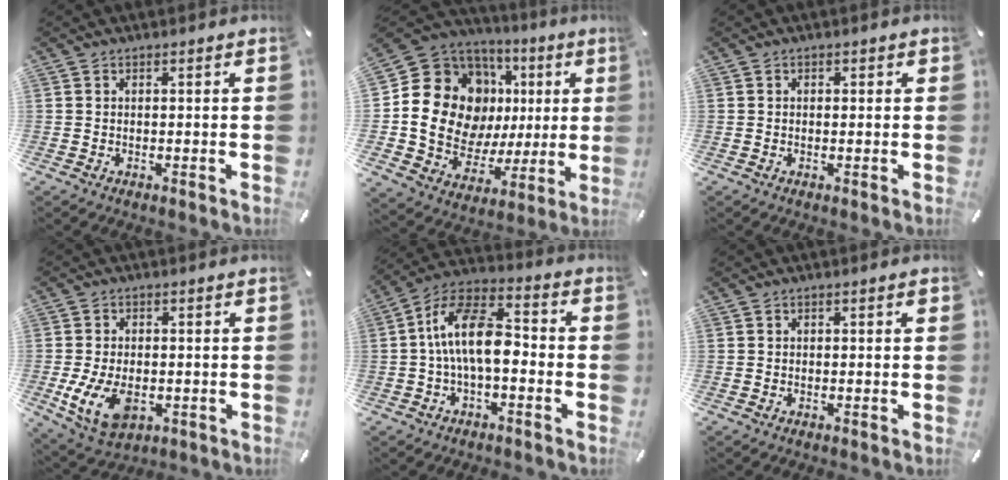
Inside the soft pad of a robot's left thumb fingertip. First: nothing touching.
{"total": 18.6, "force": [3.7, 15.4, 9.7], "torque": [-0.171, -0.034, 0.084]}
{"total": 0.7, "force": [-0.1, 0.6, 0.4], "torque": [-0.006, 0.003, -0.002]}
{"total": 9.9, "force": [-2.2, 6.4, 7.2], "torque": [-0.159, -0.005, -0.037]}
{"total": 12.8, "force": [-1.4, 6.4, 11.0], "torque": [-0.216, 0.010, -0.023]}
{"total": 0.7, "force": [0.0, 0.5, 0.5], "torque": [-0.009, 0.004, -0.001]}